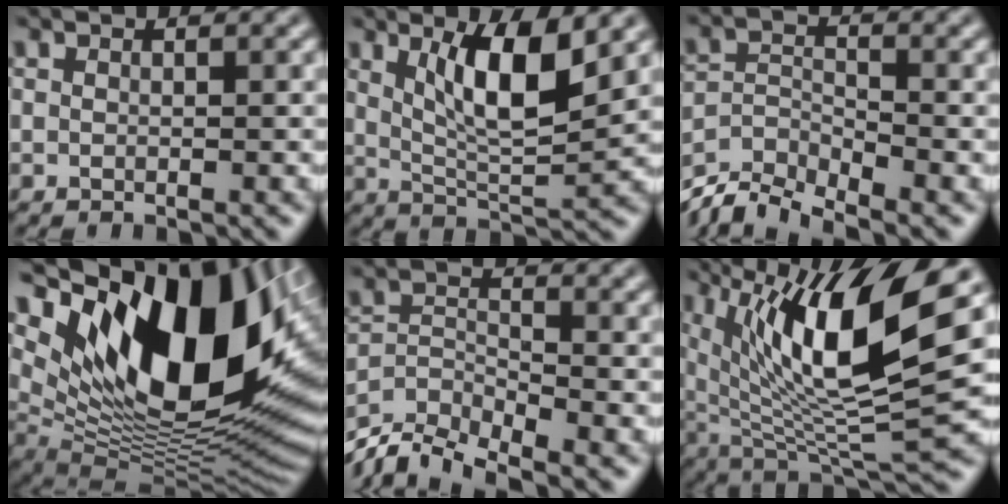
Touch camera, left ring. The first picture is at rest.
{"total": 6.5, "force": [2.5, 1.7, 5.8], "torque": [-0.101, -0.008, 0.049]}
{"total": 6.2, "force": [-5.4, 1.8, 2.3], "torque": [-0.045, -0.011, -0.106]}
{"total": 17.6, "force": [6.2, 9.2, 13.7], "torque": [-0.222, -0.002, 0.107]}
{"total": 6.6, "force": [-5.7, 2.0, 2.8], "torque": [-0.053, -0.013, -0.111]}
{"total": 13.0, "force": [4.7, 3.9, 11.5], "torque": [-0.207, -0.004, 0.090]}